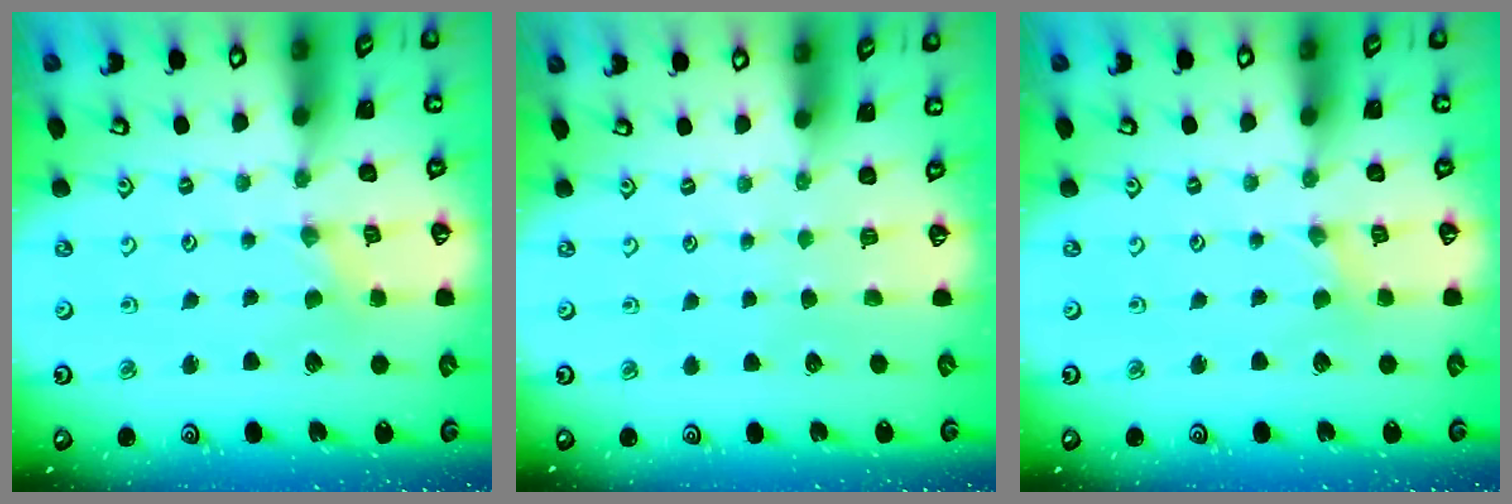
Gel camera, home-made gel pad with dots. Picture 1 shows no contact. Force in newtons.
{"total": 0.0}
{"total": 0.7, "press": 0.7, "slide": 0.1}